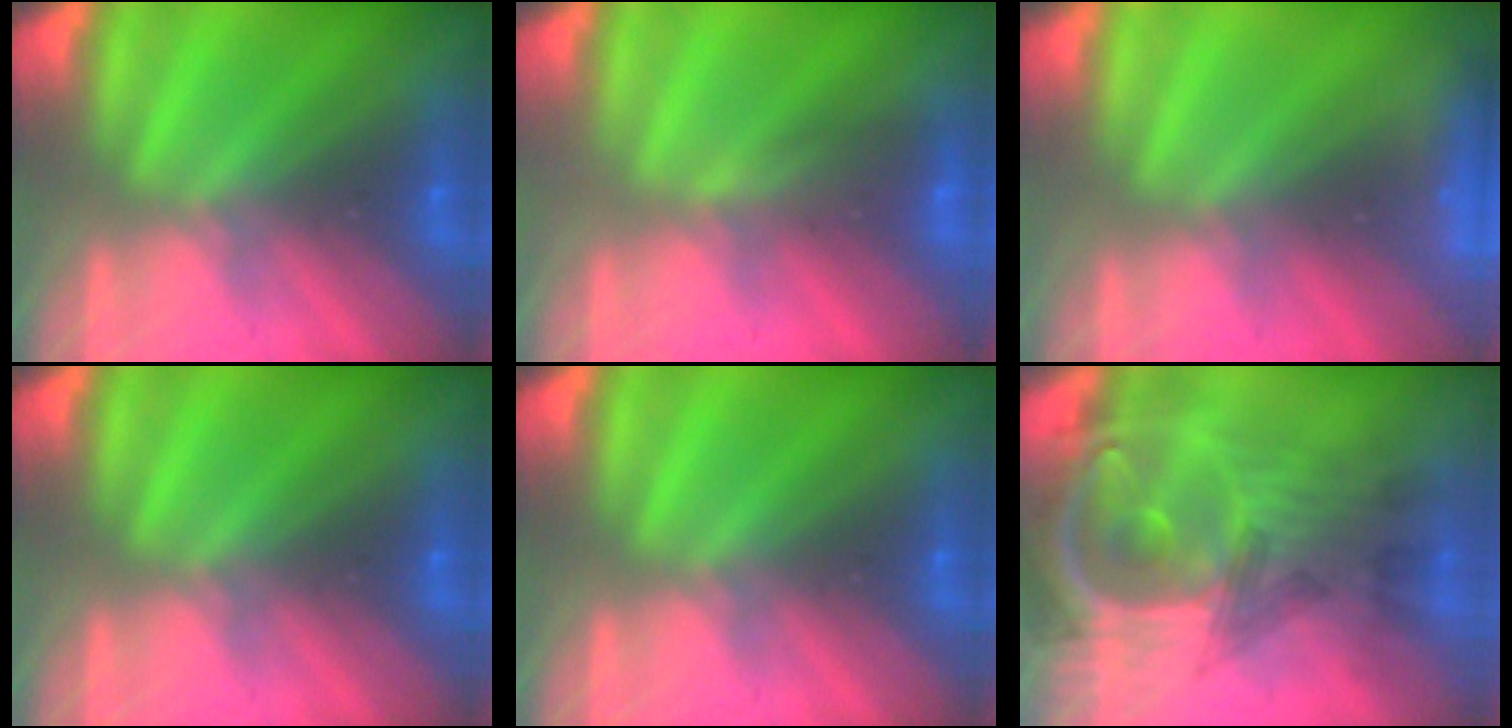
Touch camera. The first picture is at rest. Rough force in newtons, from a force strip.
{"total": 4.7}
{"total": 3.3}
{"total": 0.0}
{"total": 0.0}
{"total": 6.7}